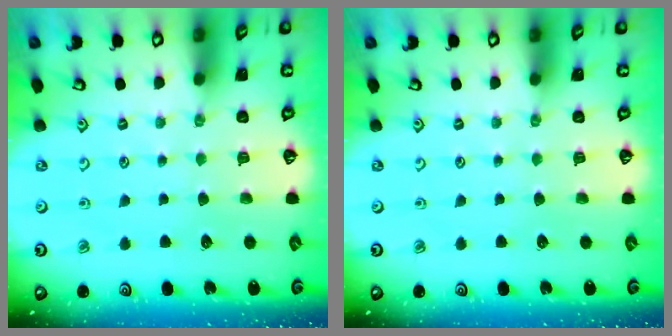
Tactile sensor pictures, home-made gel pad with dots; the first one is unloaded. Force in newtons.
{"total": 0.0}